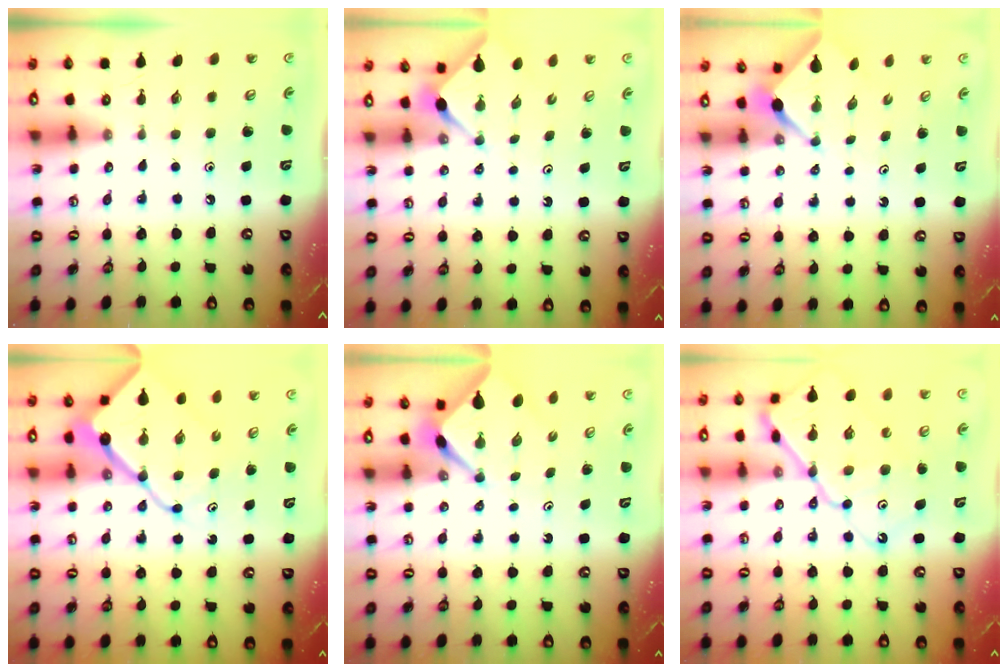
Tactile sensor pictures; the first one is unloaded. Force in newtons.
{"total": 3.0, "press": 3.0, "slide": 0.3}
{"total": 2.3, "press": 2.3, "slide": 0.3}
{"total": 14.0, "press": 14.0, "slide": 1.3}
{"total": 2.6, "press": 2.6, "slide": 0.3}
{"total": 15.5, "press": 15.4, "slide": 1.4}